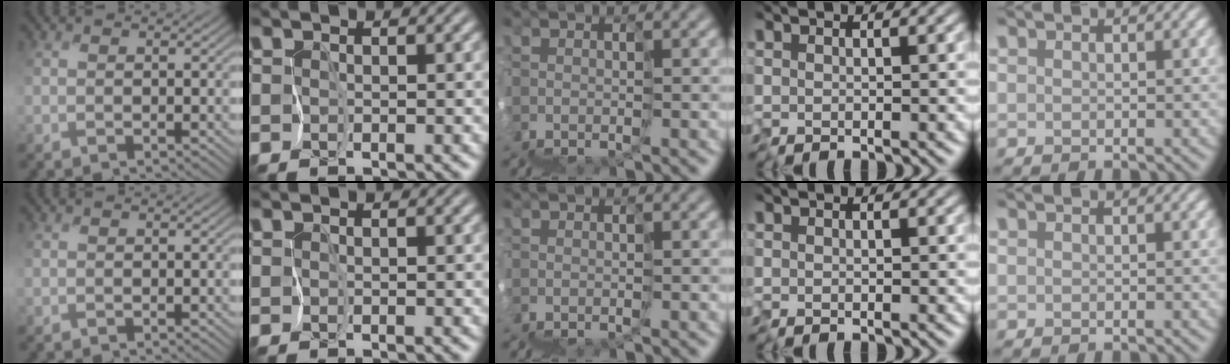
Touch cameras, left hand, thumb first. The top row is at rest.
{}